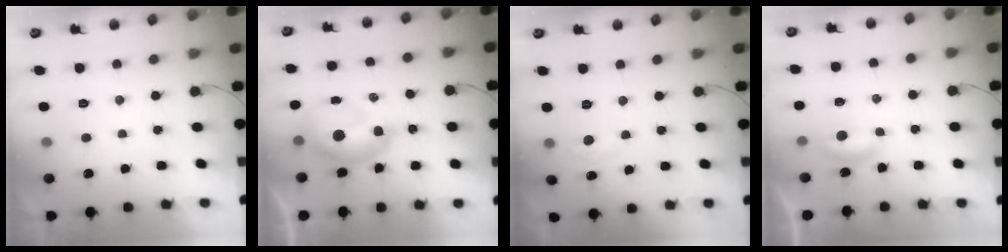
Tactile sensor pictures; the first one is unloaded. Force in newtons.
{"total": 9.2, "press": 9.2, "slide": 1.0}
{"total": 2.9, "press": 2.9, "slide": 0.4}
{"total": 4.1, "press": 4.1, "slide": 0.4}